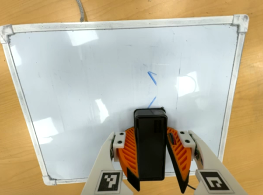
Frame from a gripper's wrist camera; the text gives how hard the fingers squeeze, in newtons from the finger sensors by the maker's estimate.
{"total": 8.2, "left": 8.1, "right": 8.3}